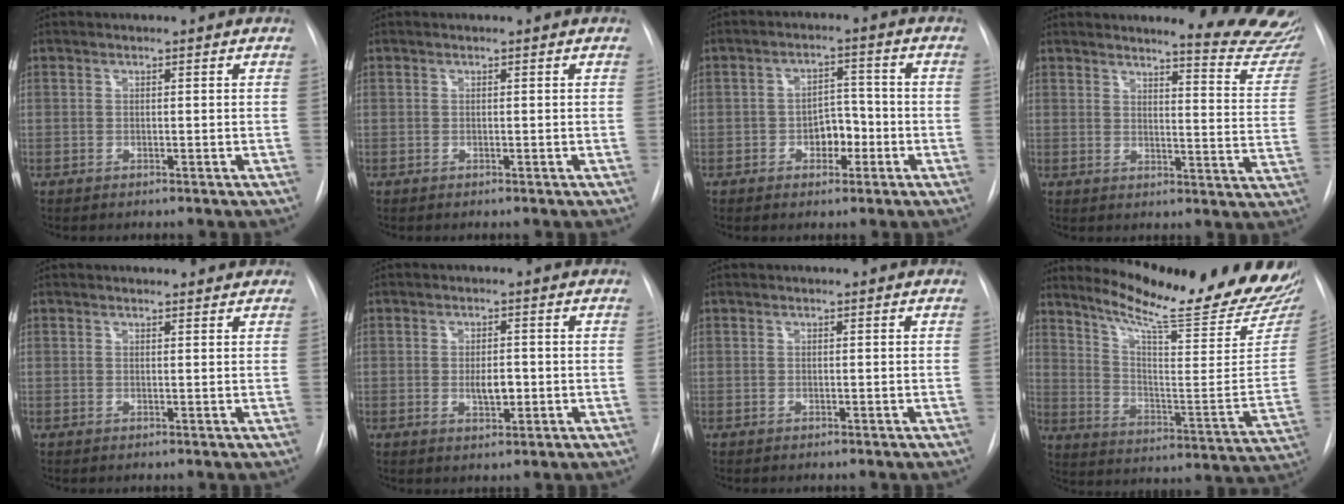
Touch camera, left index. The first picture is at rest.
{"total": 0.0}
{"total": 4.6, "force": [-2.0, 2.8, 3.1], "torque": [-0.040, 0.008, -0.030]}
{"total": 13.3, "force": [12.8, 0.7, 3.5], "torque": [-0.023, -0.105, 0.122]}
{"total": 3.2, "force": [3.0, 1.0, 0.5], "torque": [-0.004, 0.003, 0.026]}
{"total": 3.2, "force": [-0.7, 1.3, 2.8], "torque": [-0.045, -0.005, -0.008]}
{"total": 0.0}
{"total": 24.6, "force": [22.0, 1.6, 10.8], "torque": [-0.165, -0.112, 0.289]}